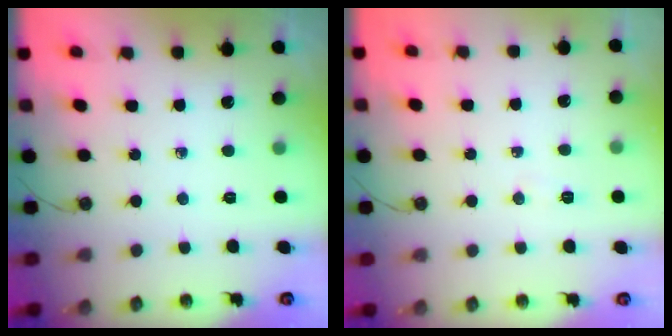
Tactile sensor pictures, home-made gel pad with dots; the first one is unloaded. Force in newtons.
{"total": 10.6, "press": 4.9, "slide": 9.4}